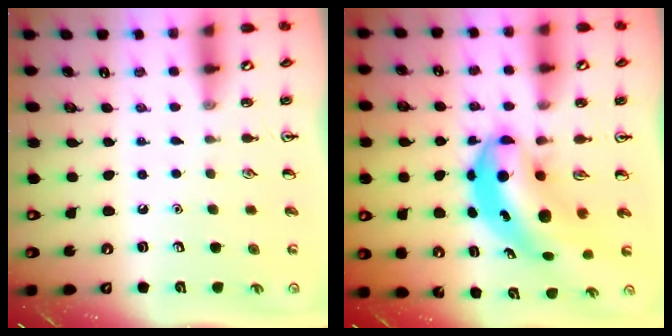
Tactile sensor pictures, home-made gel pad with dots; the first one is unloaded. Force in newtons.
{"total": 8.2, "press": 7.9, "slide": 2.3}